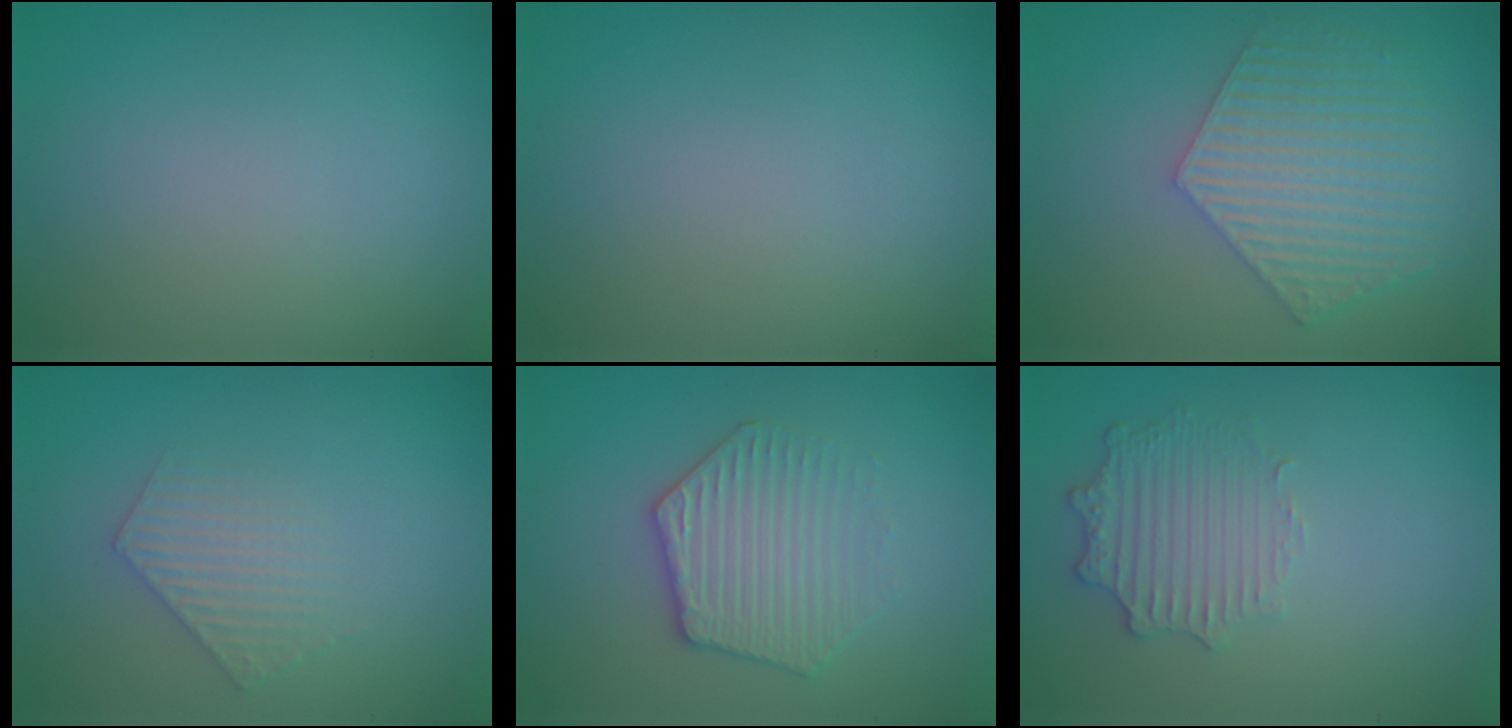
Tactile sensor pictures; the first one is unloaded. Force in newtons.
{"total": 0.0}
{"total": 5.8, "press": 4.4, "slide": 3.8}
{"total": 2.2, "press": 2.1, "slide": 0.4}
{"total": 3.4, "press": 3.3, "slide": 0.5}
{"total": 2.5, "press": 2.3, "slide": 1.0}